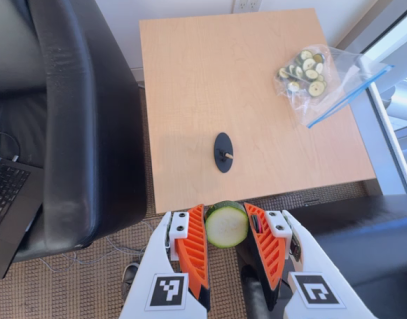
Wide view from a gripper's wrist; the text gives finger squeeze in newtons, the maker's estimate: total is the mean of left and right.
{"total": 10.4, "left": 10.6, "right": 10.3}